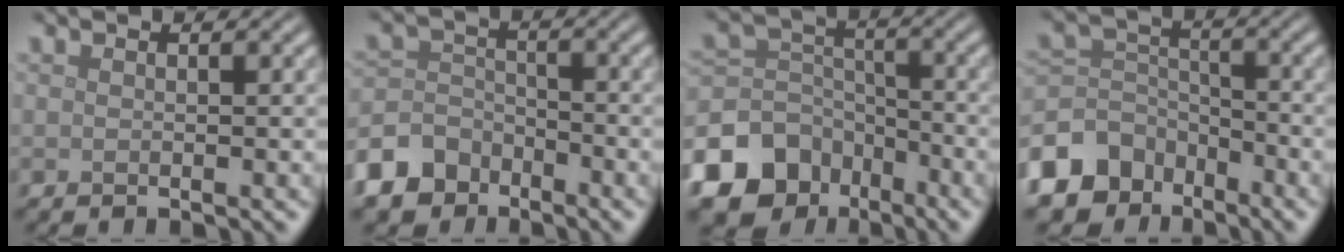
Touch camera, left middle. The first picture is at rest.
{"total": 6.6, "force": [-4.9, 4.3, 1.4], "torque": [-0.020, -0.002, -0.100]}
{"total": 12.6, "force": [-7.7, 9.3, 3.6], "torque": [-0.105, -0.028, -0.139]}
{"total": 7.8, "force": [-5.3, 5.4, 2.0], "torque": [-0.041, 0.005, -0.110]}